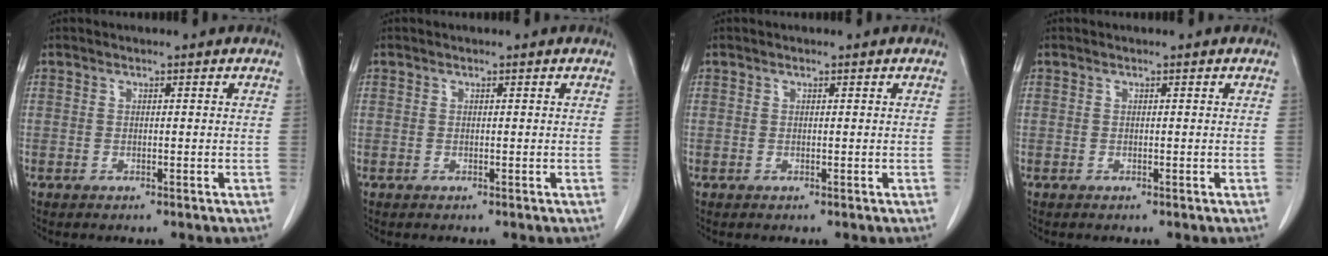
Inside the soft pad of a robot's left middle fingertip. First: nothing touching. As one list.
[{"total": 0.0}, {"total": 0.0}, {"total": 0.0}]